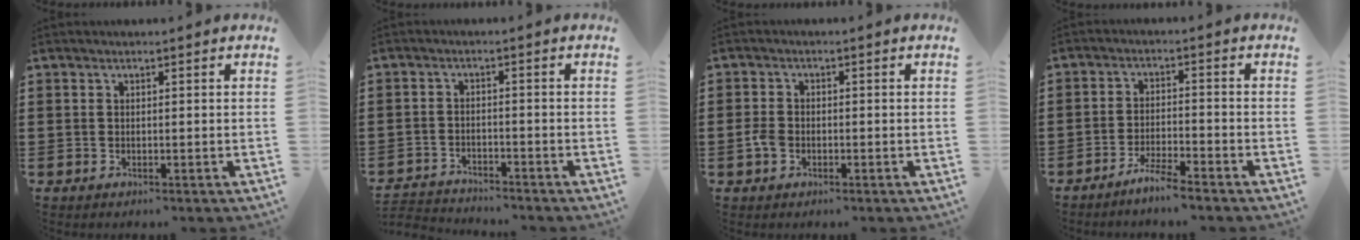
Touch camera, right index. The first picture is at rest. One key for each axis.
{"total": 2.5, "fx": -2.5, "fy": 0.2, "fz": -0.2, "tx": -0.006, "ty": -0.003, "tz": -0.055}
{"total": 2.5, "fx": -0.8, "fy": 1.9, "fz": 1.5, "tx": -0.043, "ty": -0.003, "tz": -0.020}
{"total": 4.0, "fx": -3.7, "fy": -0.3, "fz": 1.6, "tx": -0.036, "ty": -0.001, "tz": -0.073}